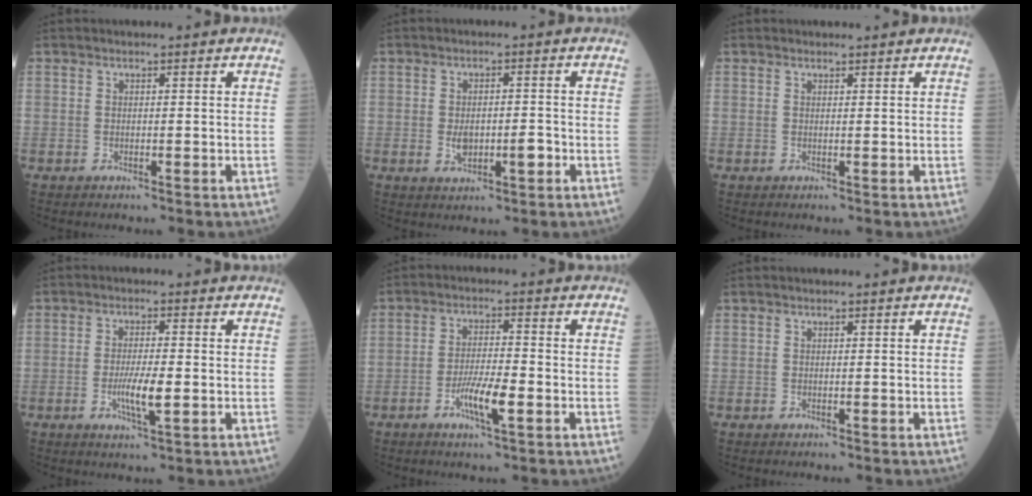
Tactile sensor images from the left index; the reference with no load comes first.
{"total": 4.2, "force": [-1.2, 1.9, 3.6], "torque": [-0.057, 0.002, -0.013]}
{"total": 1.1, "force": [1.1, 0.2, 0.0], "torque": [-0.004, 0.004, 0.016]}
{"total": 4.7, "force": [-1.2, 0.6, 4.5], "torque": [-0.084, -0.007, -0.019]}
{"total": 5.6, "force": [-2.4, 0.7, 5.0], "torque": [-0.093, -0.005, -0.045]}
{"total": 0.0}